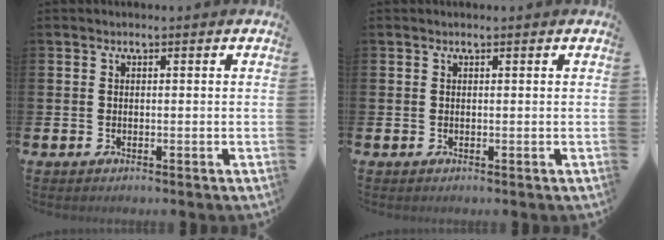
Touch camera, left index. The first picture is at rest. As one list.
[{"total": 0.0}]